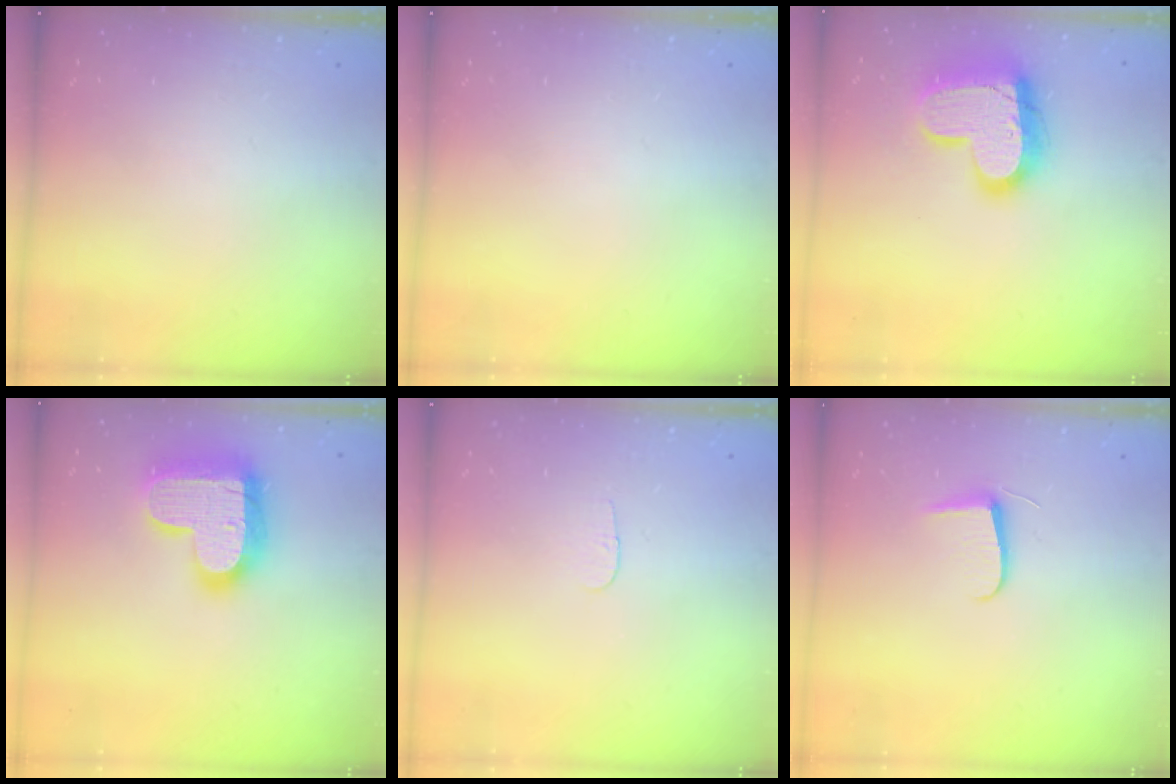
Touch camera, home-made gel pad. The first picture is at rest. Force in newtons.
{"total": 0.0}
{"total": 19.1, "press": 19.0, "slide": 1.8}
{"total": 23.7, "press": 23.7, "slide": 1.6}
{"total": 2.8, "press": 2.8, "slide": 0.3}
{"total": 6.2, "press": 6.1, "slide": 0.7}